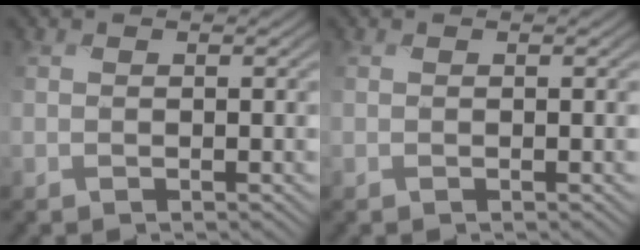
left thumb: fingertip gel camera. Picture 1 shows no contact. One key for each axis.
{"total": 0.0}